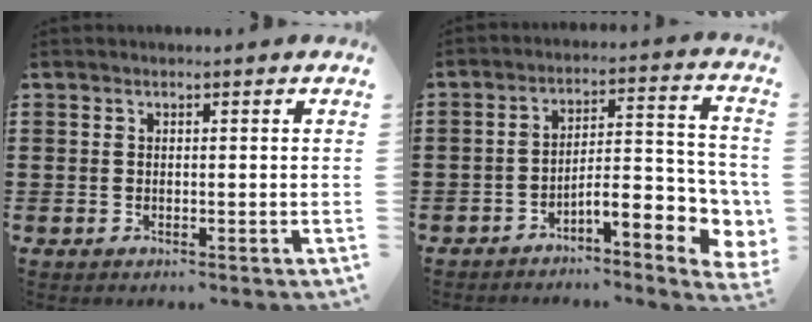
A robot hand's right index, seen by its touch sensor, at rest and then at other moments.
{"total": 7.0, "force": [-3.8, 1.9, 5.6], "torque": [-0.087, -0.019, -0.070]}